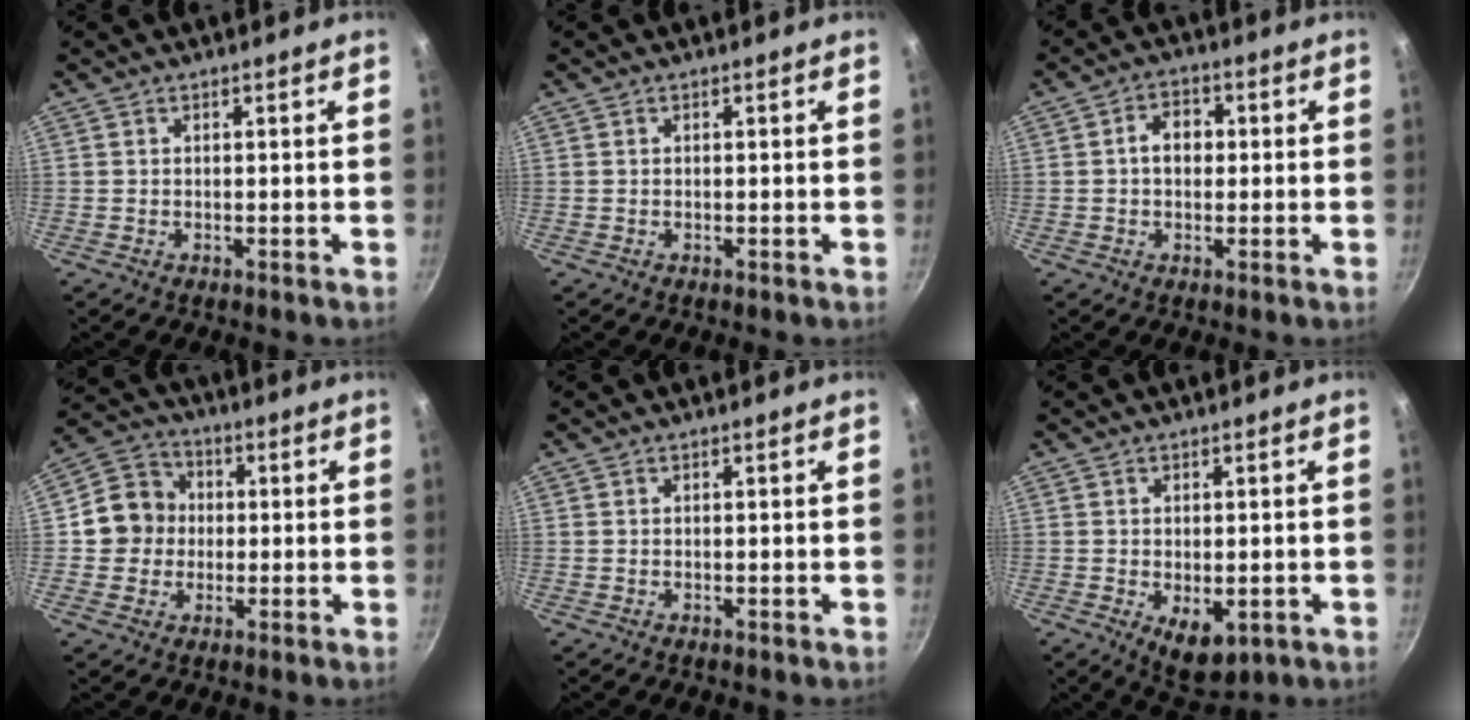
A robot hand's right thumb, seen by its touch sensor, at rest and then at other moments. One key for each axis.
{"total": 0.0}
{"total": 5.0, "fx": 0.2, "fy": 3.8, "fz": 3.2, "tx": -0.025, "ty": 0.013, "tz": -0.003}
{"total": 9.2, "fx": 0.0, "fy": 8.6, "fz": 3.4, "tx": -0.019, "ty": 0.019, "tz": -0.019}
{"total": 0.0}
{"total": 6.6, "fx": -1.6, "fy": 3.8, "fz": 5.1, "tx": -0.061, "ty": -0.009, "tz": -0.010}